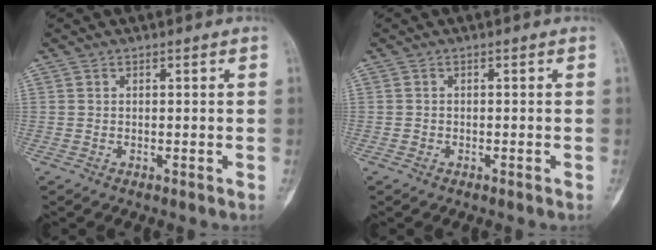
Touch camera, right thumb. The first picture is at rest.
{"total": 0.6, "force": [-0.4, 0.4, 0.2], "torque": [-0.003, 0.005, -0.006]}